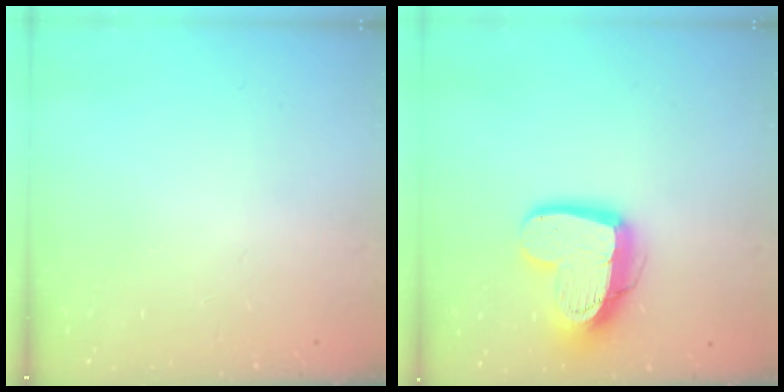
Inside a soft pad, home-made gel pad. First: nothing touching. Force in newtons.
{"total": 15.0, "press": 14.9, "slide": 1.3}